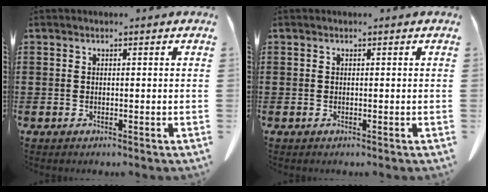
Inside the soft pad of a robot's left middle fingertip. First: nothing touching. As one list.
[{"total": 0.0}]